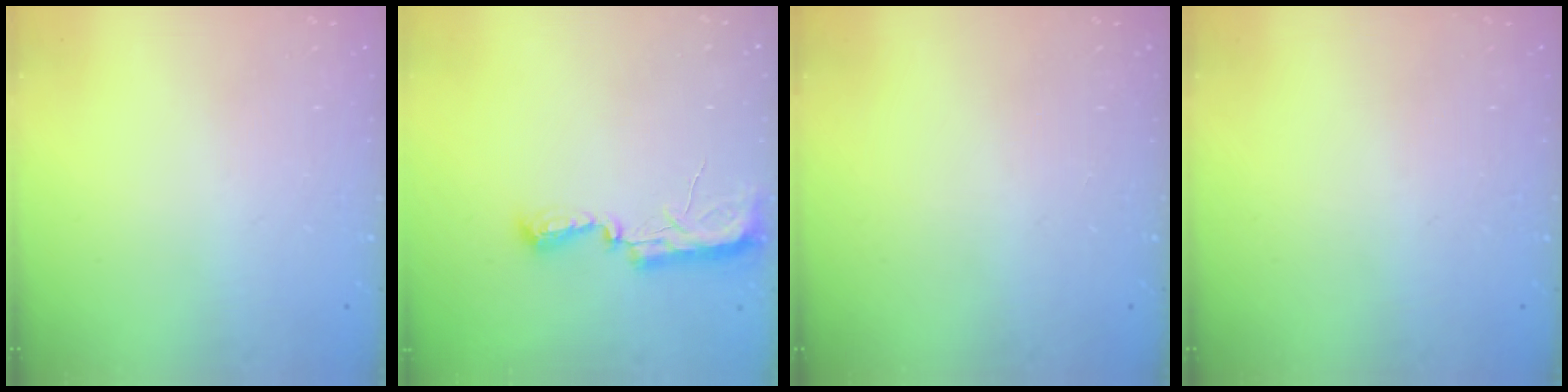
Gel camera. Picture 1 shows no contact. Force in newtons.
{"total": 7.7, "press": 7.7, "slide": 0.6}
{"total": 0.0}
{"total": 0.0}